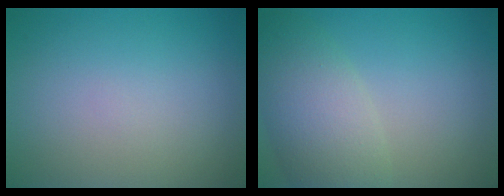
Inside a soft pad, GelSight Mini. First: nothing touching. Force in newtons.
{"total": 5.7, "press": 5.7, "slide": 0.4}